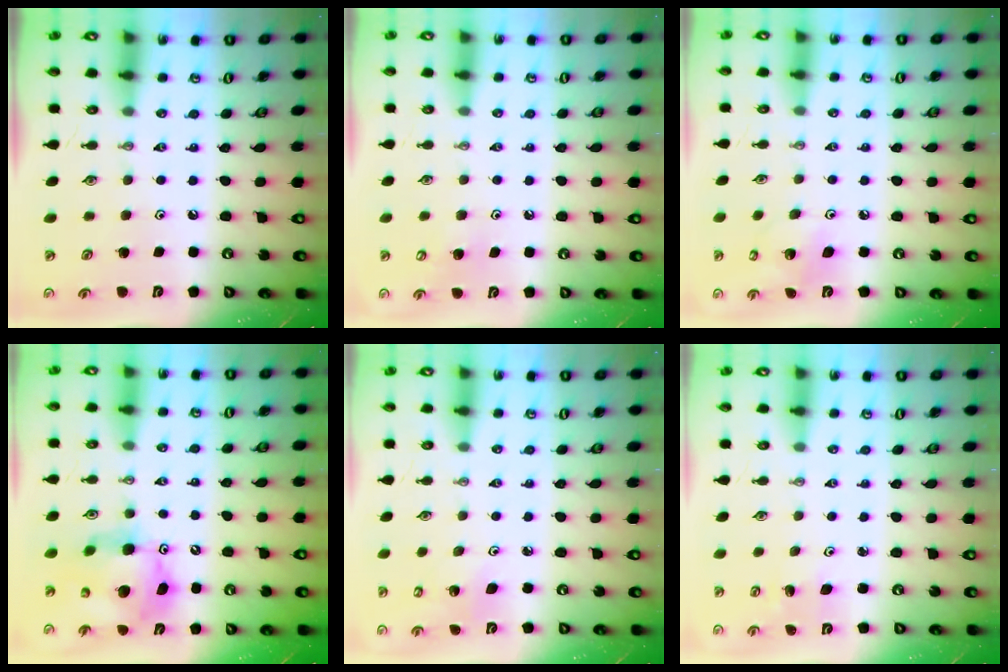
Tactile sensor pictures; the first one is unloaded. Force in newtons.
{"total": 5.4, "press": 5.4, "slide": 0.5}
{"total": 5.5, "press": 5.5, "slide": 0.3}
{"total": 12.9, "press": 12.9, "slide": 1.0}
{"total": 4.3, "press": 4.2, "slide": 1.0}
{"total": 3.0, "press": 3.0, "slide": 0.2}